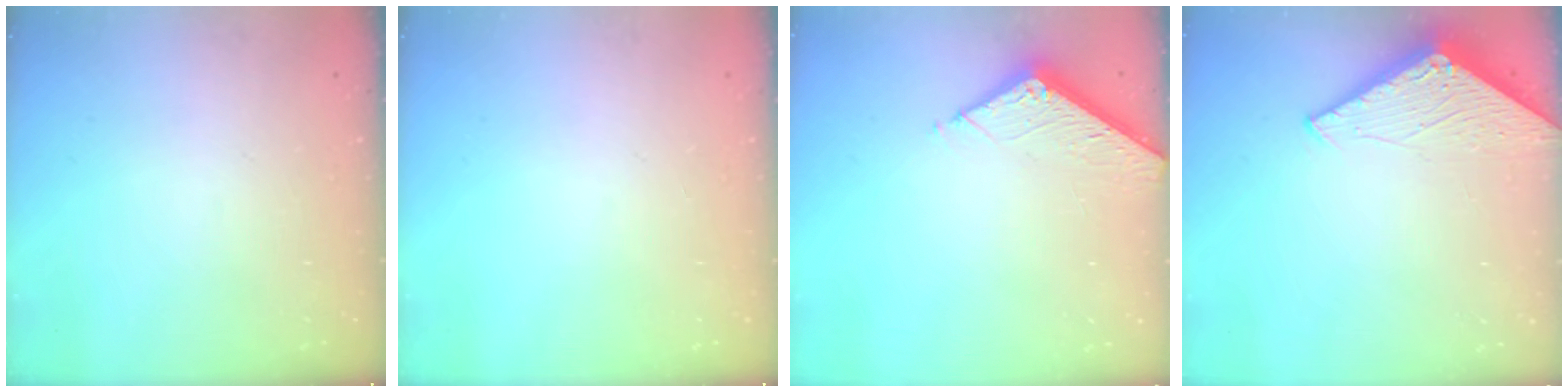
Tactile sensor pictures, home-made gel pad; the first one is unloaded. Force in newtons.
{"total": 0.0}
{"total": 5.8, "press": 5.8, "slide": 0.3}
{"total": 2.8, "press": 2.8, "slide": 0.2}